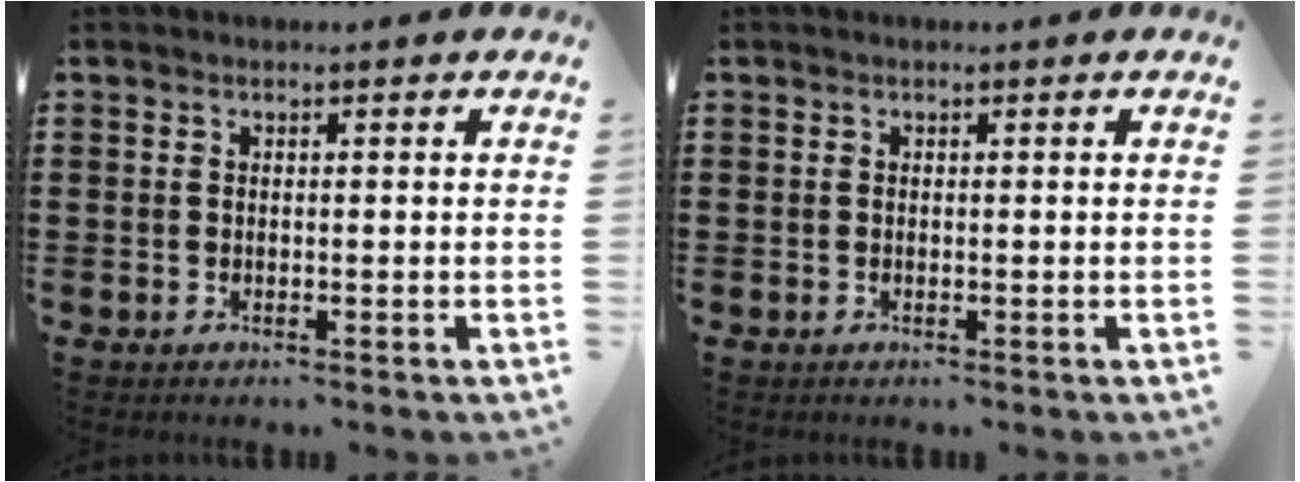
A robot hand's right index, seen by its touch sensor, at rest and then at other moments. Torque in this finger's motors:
{"motor_torque": [-0.01, 0.00, 0.02, -0.01]}